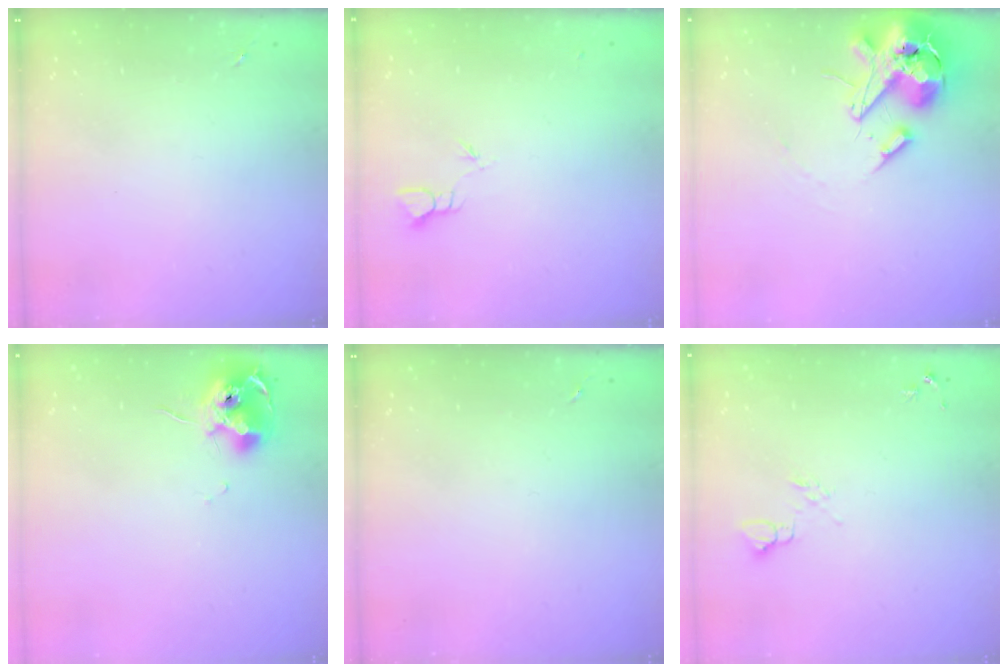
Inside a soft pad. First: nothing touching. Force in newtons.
{"total": 2.0, "press": 2.0, "slide": 0.1}
{"total": 16.2, "press": 16.0, "slide": 2.7}
{"total": 11.9, "press": 11.8, "slide": 1.2}
{"total": 0.0}
{"total": 6.6, "press": 6.5, "slide": 0.8}